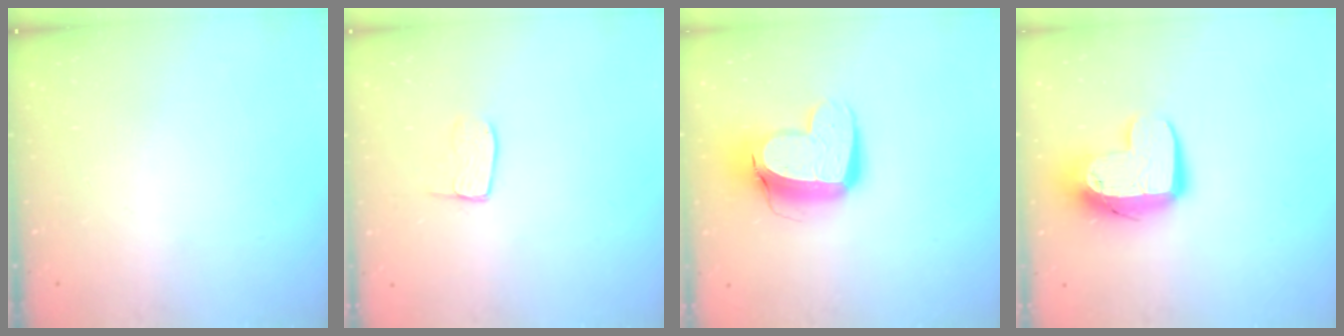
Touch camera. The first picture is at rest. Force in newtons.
{"total": 5.3, "press": 5.3, "slide": 0.4}
{"total": 13.5, "press": 13.4, "slide": 1.4}
{"total": 11.0, "press": 10.9, "slide": 0.9}